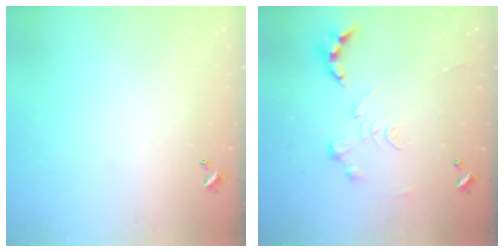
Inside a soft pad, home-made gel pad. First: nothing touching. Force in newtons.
{"total": 0.0}